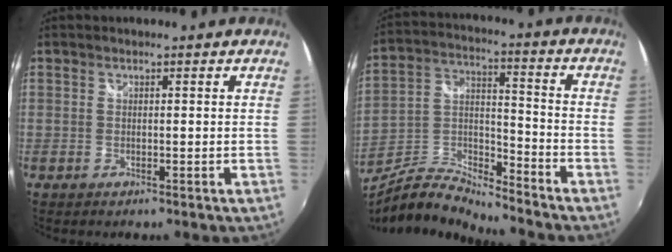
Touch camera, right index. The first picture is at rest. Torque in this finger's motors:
{"motor_torque": [0.27, -0.47, 0.03, 0.00]}